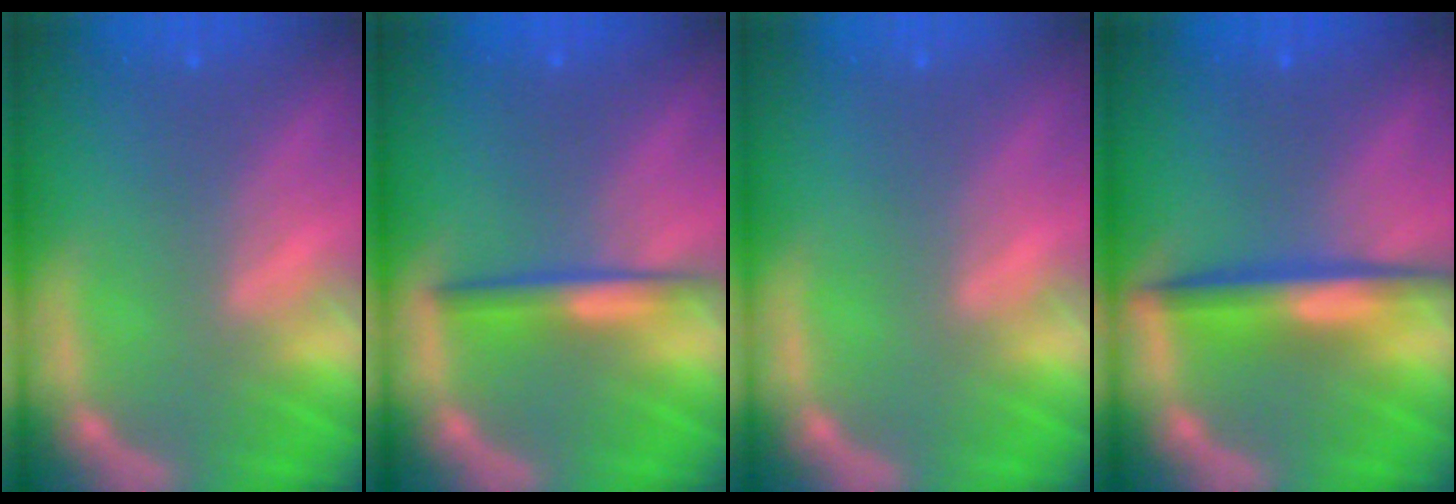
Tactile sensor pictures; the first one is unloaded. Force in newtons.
{"total": 3.0}
{"total": 0.0}
{"total": 4.5}